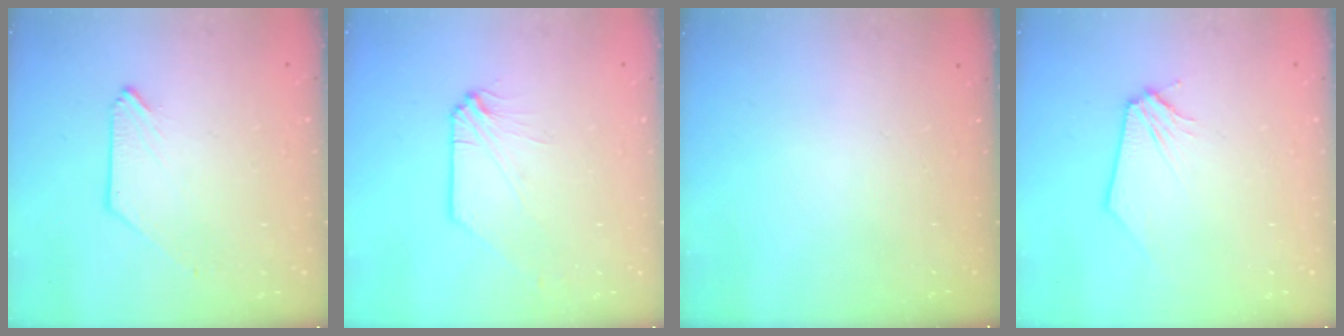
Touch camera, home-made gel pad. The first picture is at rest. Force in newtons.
{"total": 0.7, "press": 0.7, "slide": 0.0}
{"total": 0.0}
{"total": 0.0}